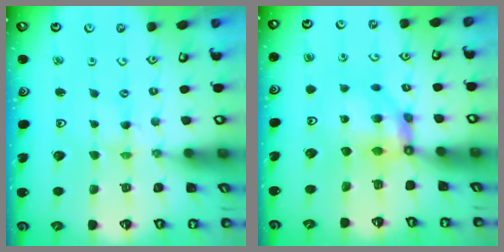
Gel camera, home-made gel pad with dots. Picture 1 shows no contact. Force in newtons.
{"total": 7.0, "press": 7.0, "slide": 0.6}